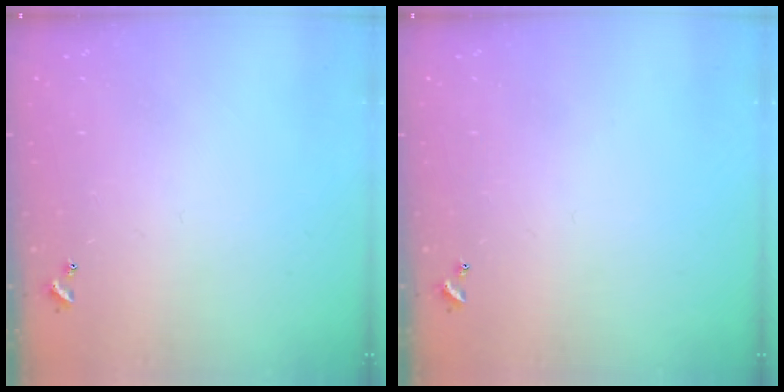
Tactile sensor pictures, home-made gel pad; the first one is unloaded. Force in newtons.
{"total": 0.0}